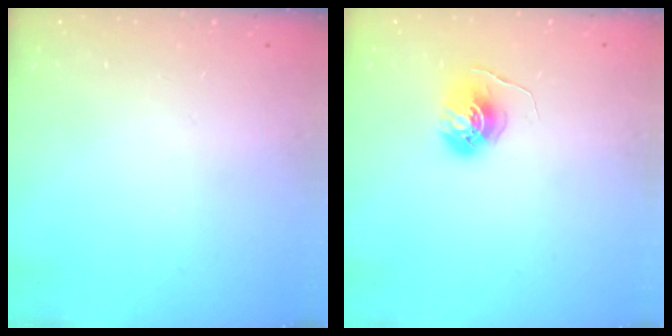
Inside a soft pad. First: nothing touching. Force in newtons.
{"total": 5.5, "press": 5.5, "slide": 0.3}